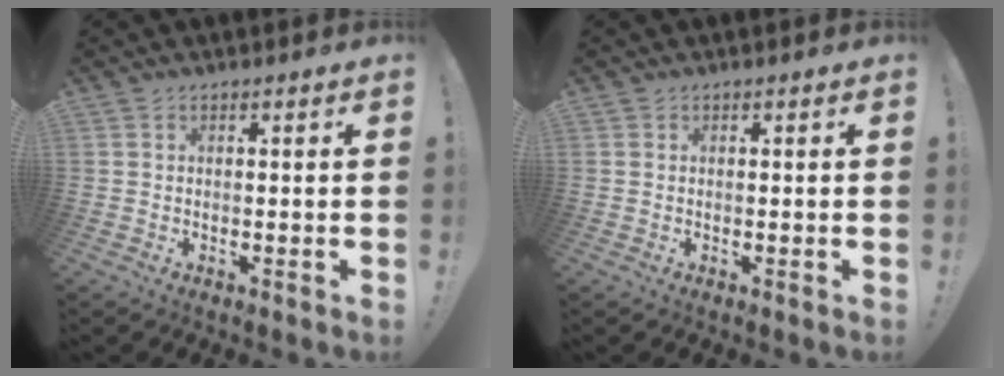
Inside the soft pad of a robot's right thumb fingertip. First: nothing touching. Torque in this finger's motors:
{"motor_torque": [0.13, 0.02, 0.41, -0.12, -0.09]}